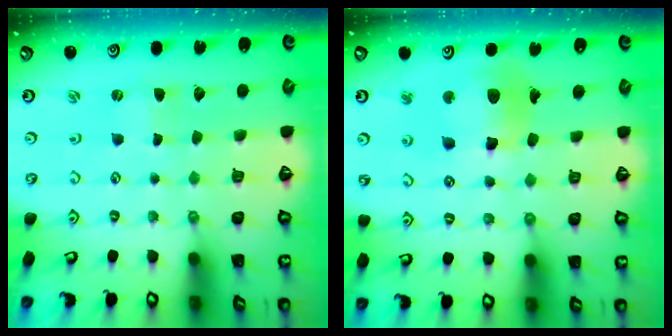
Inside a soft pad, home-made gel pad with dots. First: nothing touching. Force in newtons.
{"total": 13.1, "press": 13.0, "slide": 1.6}